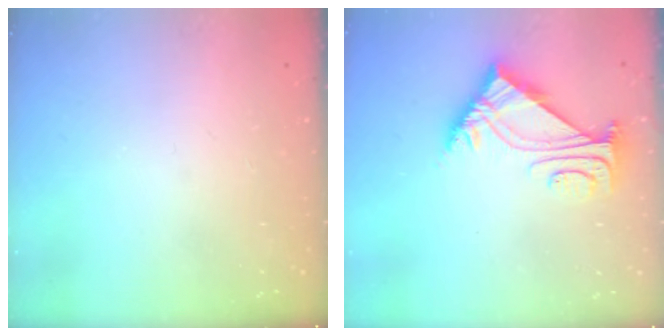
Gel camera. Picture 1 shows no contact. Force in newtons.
{"total": 5.7, "press": 5.6, "slide": 1.0}